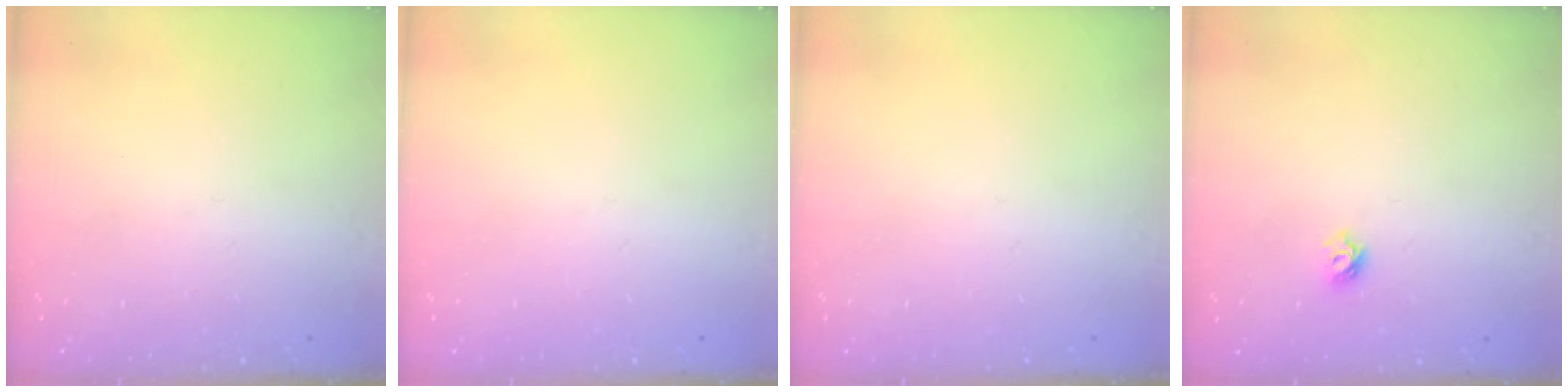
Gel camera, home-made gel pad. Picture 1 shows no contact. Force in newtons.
{"total": 0.0}
{"total": 0.0}
{"total": 5.5, "press": 5.5, "slide": 0.7}